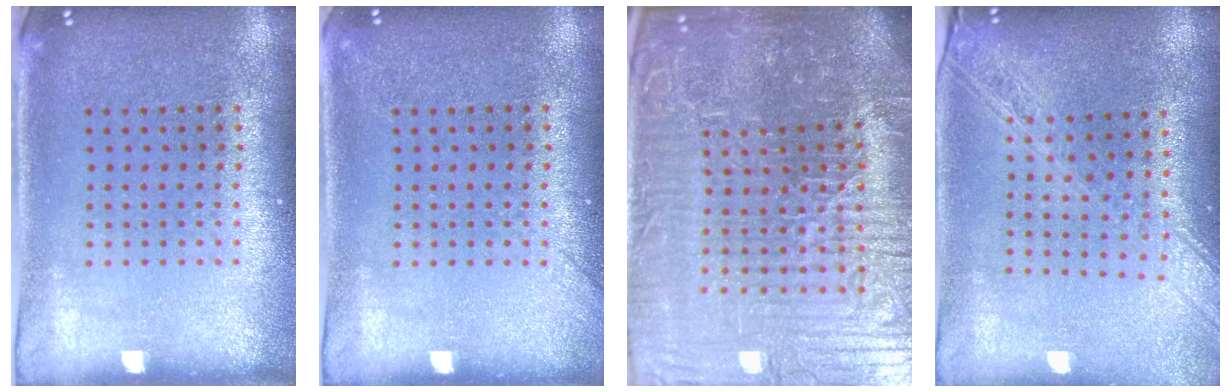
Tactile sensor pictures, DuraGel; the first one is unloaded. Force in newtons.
{"total": 1.0, "press": 0.9, "slide": 0.3}
{"total": 7.3, "press": 6.6, "slide": 3.1}
{"total": 2.3, "press": 1.9, "slide": 1.3}